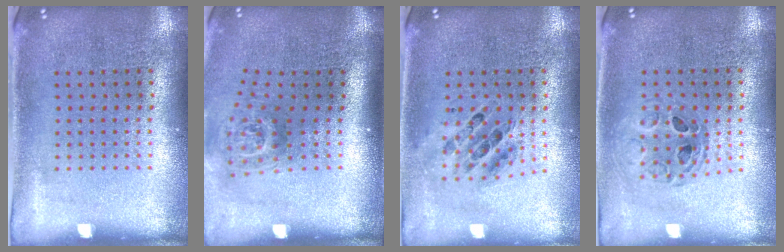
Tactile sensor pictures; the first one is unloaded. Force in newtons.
{"total": 1.9, "press": 1.2, "slide": 1.4}
{"total": 0.6, "press": 0.6, "slide": 0.2}
{"total": 0.8, "press": 0.8, "slide": 0.1}